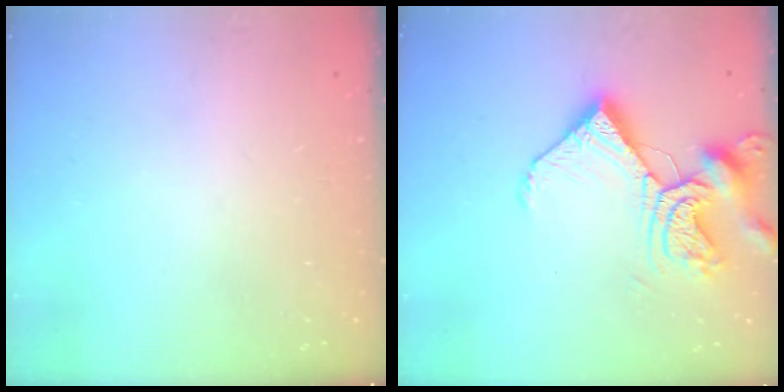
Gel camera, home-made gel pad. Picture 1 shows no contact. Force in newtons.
{"total": 12.6, "press": 12.5, "slide": 1.6}